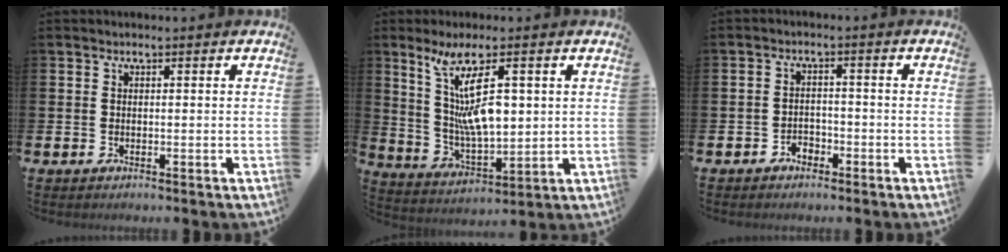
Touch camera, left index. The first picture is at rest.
{"total": 9.8, "force": [4.0, 3.0, 8.5], "torque": [-0.165, -0.002, 0.068]}
{"total": 1.9, "force": [-1.6, 1.0, 0.3], "torque": [-0.015, 0.005, -0.033]}